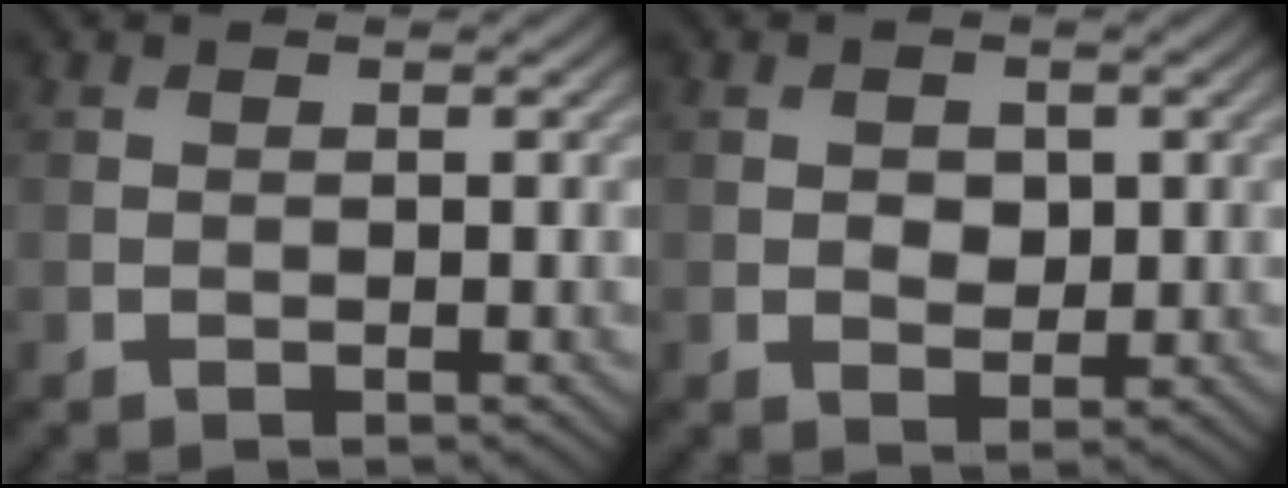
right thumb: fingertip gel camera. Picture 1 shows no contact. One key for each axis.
{"total": 2.0, "fx": 0.3, "fy": 1.6, "fz": 1.2, "tx": -0.025, "ty": -0.005, "tz": 0.003}